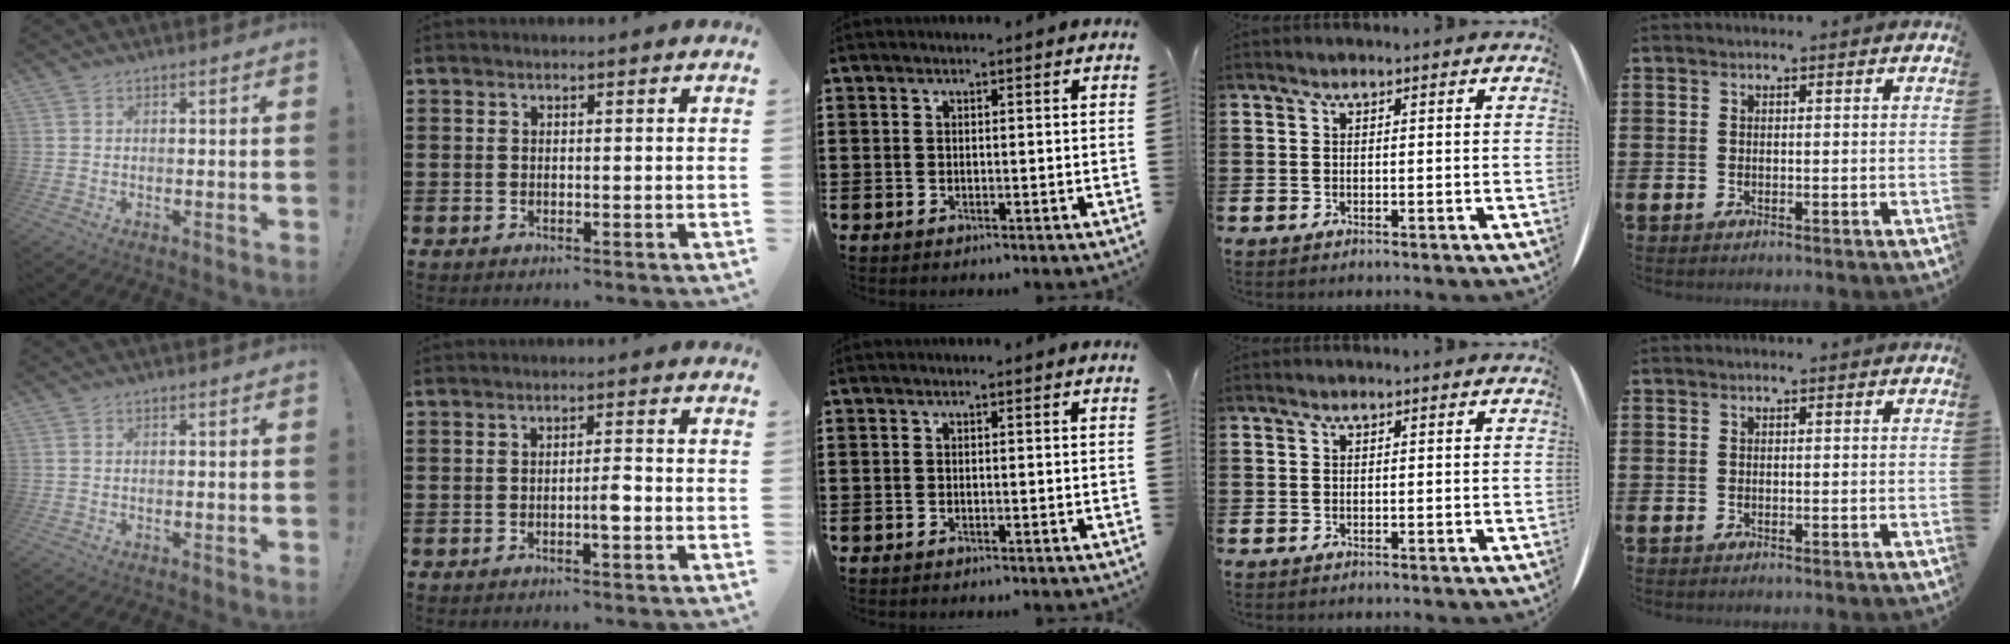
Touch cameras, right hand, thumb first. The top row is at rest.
{"index": {"total": 2.6, "force": [-0.8, 0.4, 2.5], "torque": [-0.044, 0.003, -0.016]}}